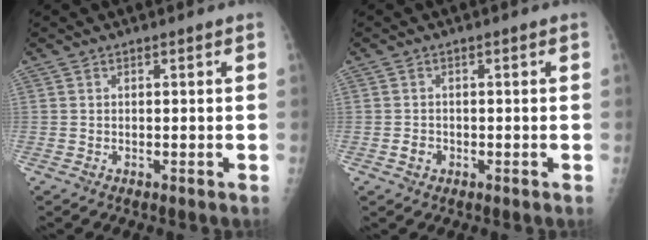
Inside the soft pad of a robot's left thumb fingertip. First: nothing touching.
{"total": 1.8, "force": [-0.8, 1.5, 0.6], "torque": [-0.001, 0.005, -0.012]}